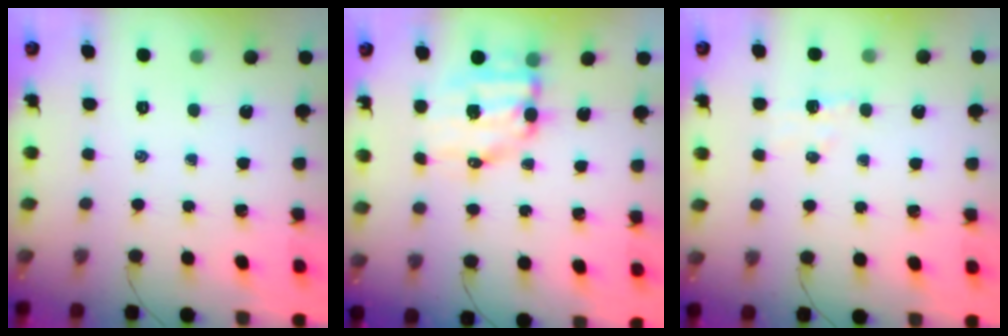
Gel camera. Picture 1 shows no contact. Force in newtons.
{"total": 9.1, "press": 8.9, "slide": 1.7}
{"total": 4.9, "press": 4.7, "slide": 1.3}